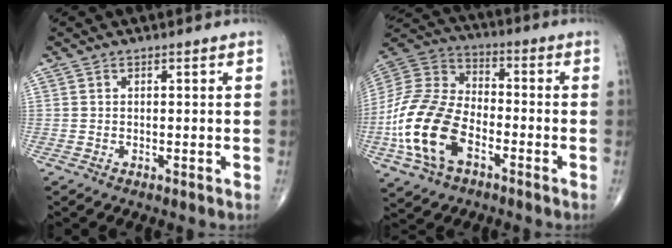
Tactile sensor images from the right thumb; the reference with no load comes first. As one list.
[{"total": 19.0, "force": [-6.5, 11.3, 13.8], "torque": [-0.278, 0.031, -0.128]}]